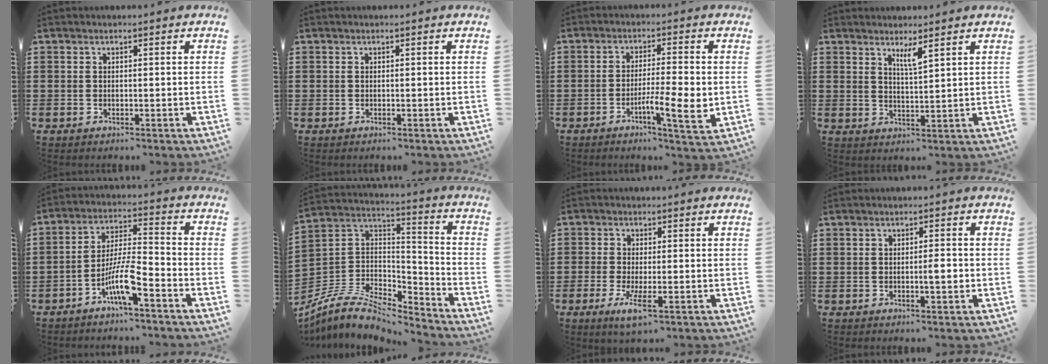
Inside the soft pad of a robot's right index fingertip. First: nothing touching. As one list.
[{"total": 0.0}, {"total": 7.7, "force": [-1.9, 1.0, 7.3], "torque": [-0.119, -0.005, -0.029]}, {"total": 3.0, "force": [2.2, 0.1, 2.1], "torque": [-0.045, -0.001, 0.037]}, {"total": 8.5, "force": [-4.8, 1.5, 6.9], "torque": [-0.145, -0.005, -0.092]}, {"total": 9.2, "force": [-7.3, 3.9, 4.1], "torque": [-0.099, 0.010, -0.144]}, {"total": 4.0, "force": [-1.8, 1.1, 3.4], "torque": [-0.075, -0.012, -0.034]}, {"total": 2.5, "force": [-0.3, 0.3, 2.5], "torque": [-0.043, -0.003, -0.006]}]